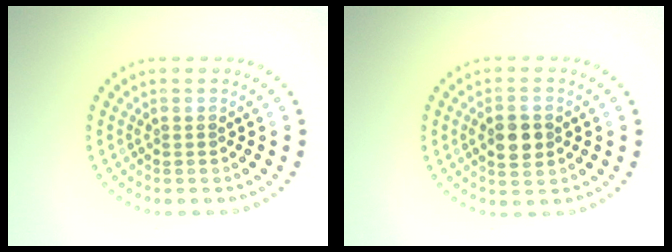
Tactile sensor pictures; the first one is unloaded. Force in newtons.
{"total": 3.2, "press": 3.2, "slide": 0.1}